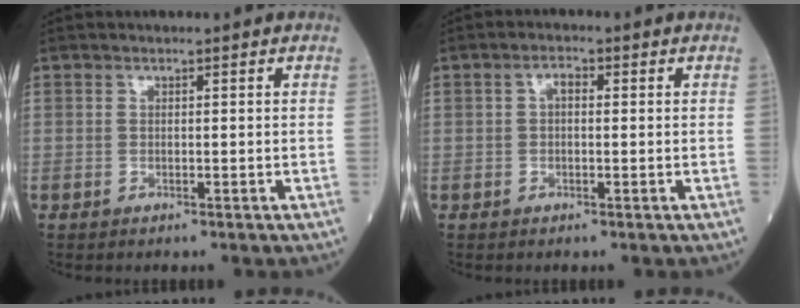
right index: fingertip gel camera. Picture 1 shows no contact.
{"total": 1.9, "force": [0.2, 0.9, 1.6], "torque": [-0.029, 0.009, 0.002]}